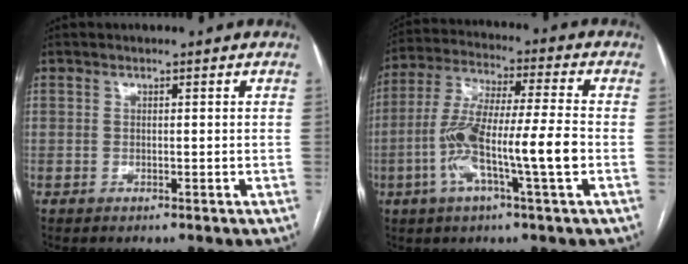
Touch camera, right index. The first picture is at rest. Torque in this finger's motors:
{"motor_torque": [1.68, -0.46, 0.77, 0.21]}